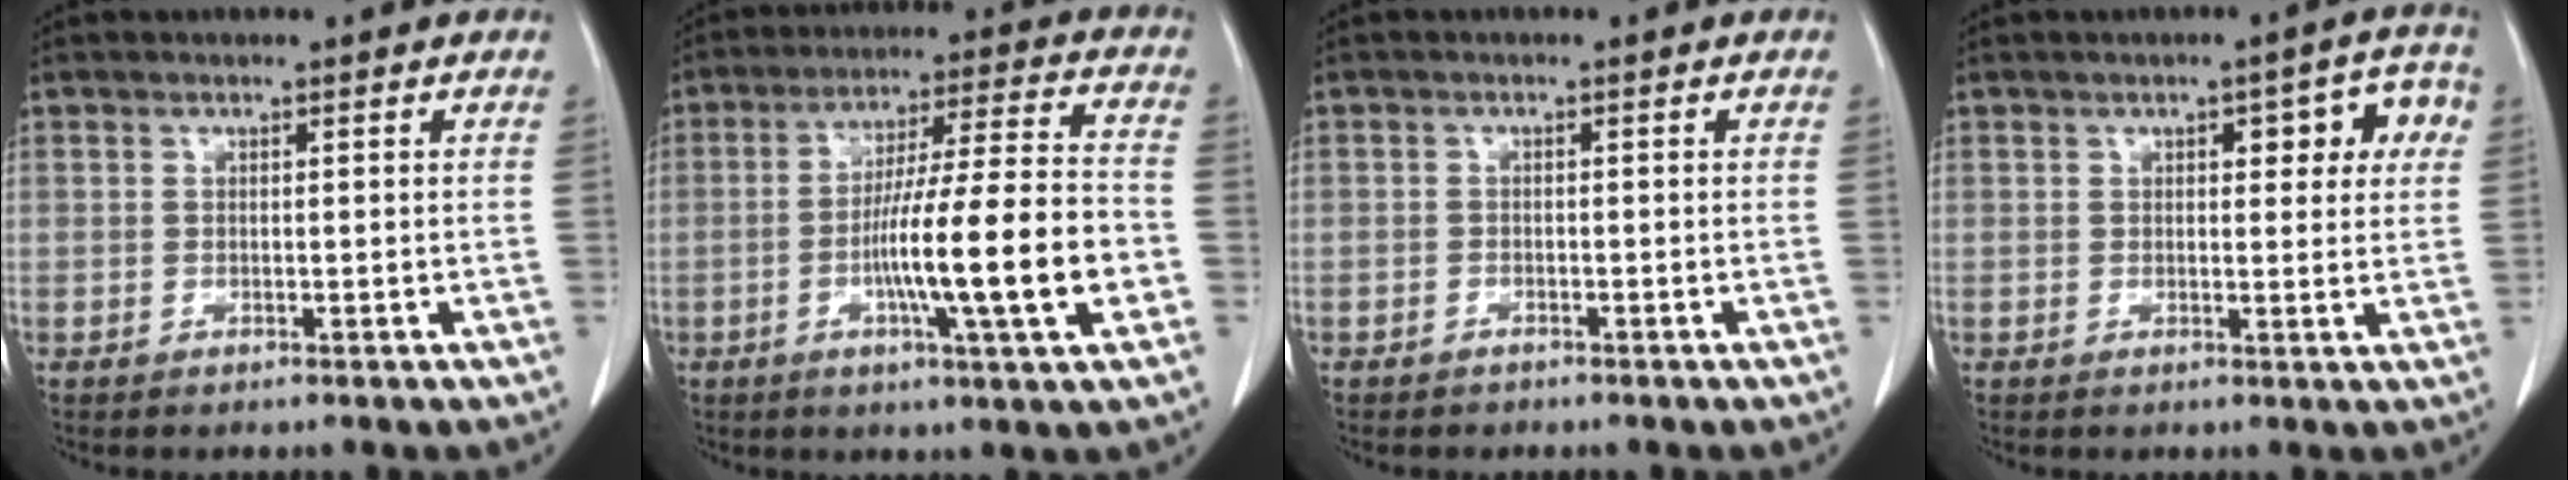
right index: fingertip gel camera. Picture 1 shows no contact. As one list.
[{"total": 16.1, "force": [-4.0, 0.1, 15.6], "torque": [-0.262, 0.000, -0.066]}, {"total": 0.9, "force": [-0.8, 0.5, 0.0], "torque": [-0.004, 0.002, -0.014]}, {"total": 6.7, "force": [2.1, 2.3, 5.9], "torque": [-0.059, 0.020, 0.021]}]